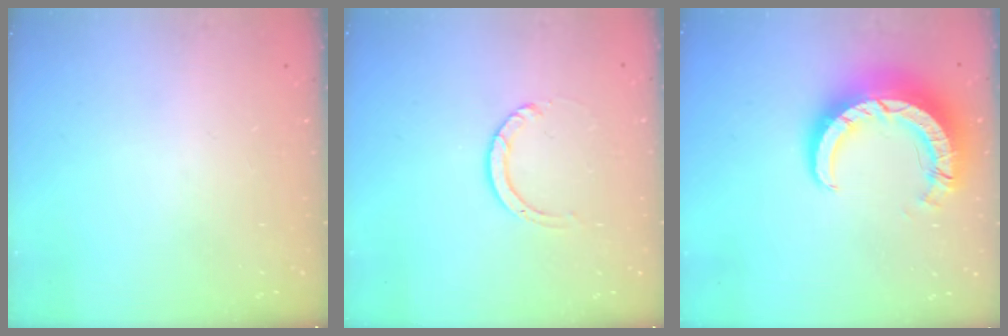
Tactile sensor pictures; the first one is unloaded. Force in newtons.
{"total": 3.6, "press": 3.6, "slide": 0.3}
{"total": 11.5, "press": 11.5, "slide": 1.1}